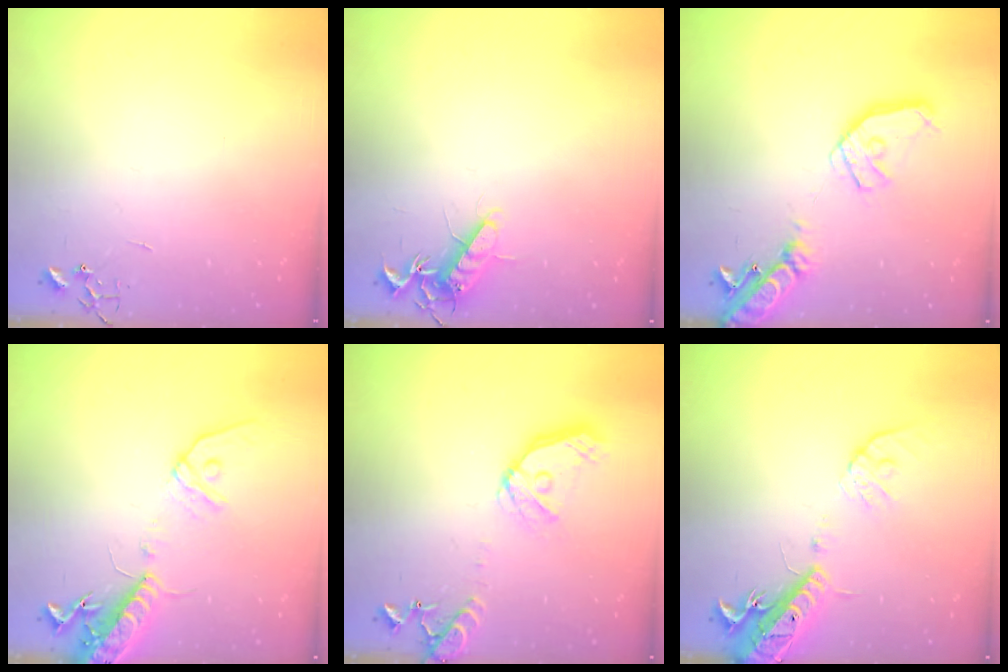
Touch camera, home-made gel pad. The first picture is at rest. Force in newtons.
{"total": 11.1, "press": 11.1, "slide": 0.3}
{"total": 18.8, "press": 18.6, "slide": 3.0}
{"total": 15.4, "press": 15.0, "slide": 3.4}
{"total": 16.6, "press": 16.4, "slide": 2.7}
{"total": 16.0, "press": 15.7, "slide": 3.3}